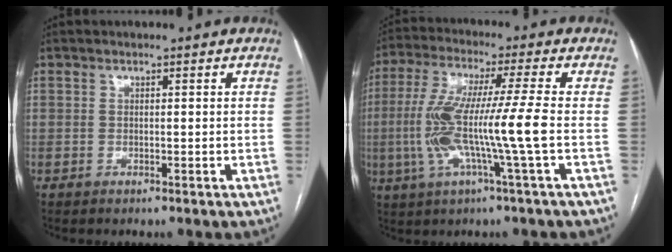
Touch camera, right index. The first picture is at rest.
{"total": 12.5, "force": [-2.1, -1.0, 12.3], "torque": [-0.247, 0.000, -0.045]}